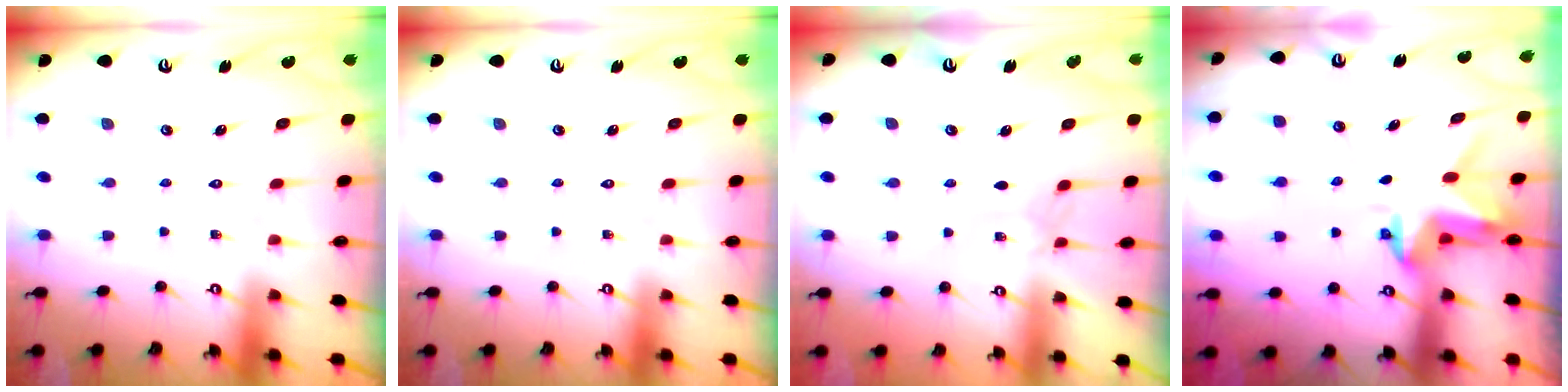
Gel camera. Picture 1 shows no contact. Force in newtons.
{"total": 0.0}
{"total": 2.1, "press": 2.0, "slide": 0.5}
{"total": 3.4, "press": 3.4, "slide": 0.2}